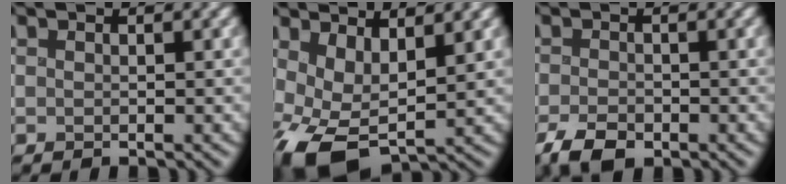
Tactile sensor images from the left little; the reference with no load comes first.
{"total": 7.3, "force": [-1.3, 4.1, 5.9], "torque": [-0.125, -0.013, -0.023]}
{"total": 3.2, "force": [-2.0, 1.8, 1.8], "torque": [-0.034, -0.006, -0.041]}